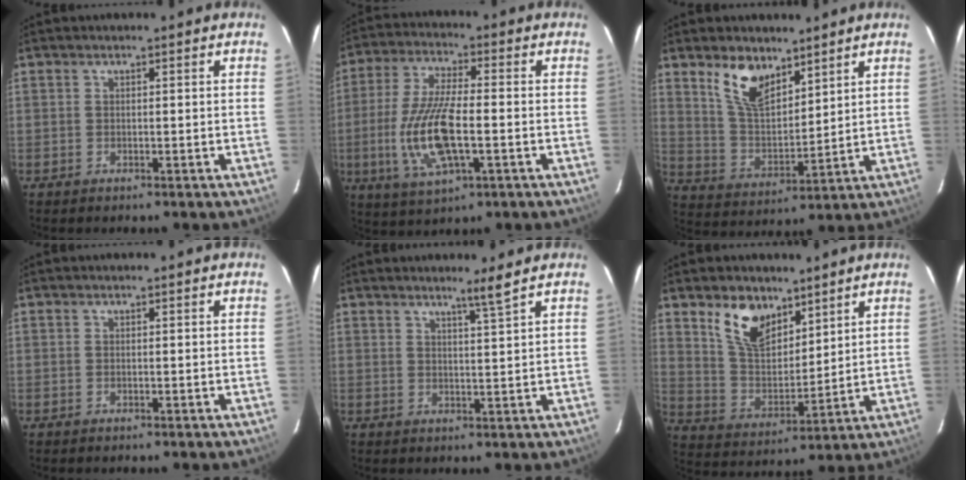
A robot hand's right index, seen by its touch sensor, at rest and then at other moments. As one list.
[{"total": 14.2, "force": [-3.0, 4.5, 13.2], "torque": [-0.275, -0.008, -0.056]}, {"total": 10.5, "force": [6.9, 4.9, 6.2], "torque": [-0.115, 0.007, 0.140]}, {"total": 0.0}, {"total": 3.2, "force": [2.3, -1.1, 1.8], "torque": [-0.035, -0.018, 0.038]}, {"total": 11.6, "force": [7.5, 6.2, 6.4], "torque": [-0.122, 0.008, 0.149]}]